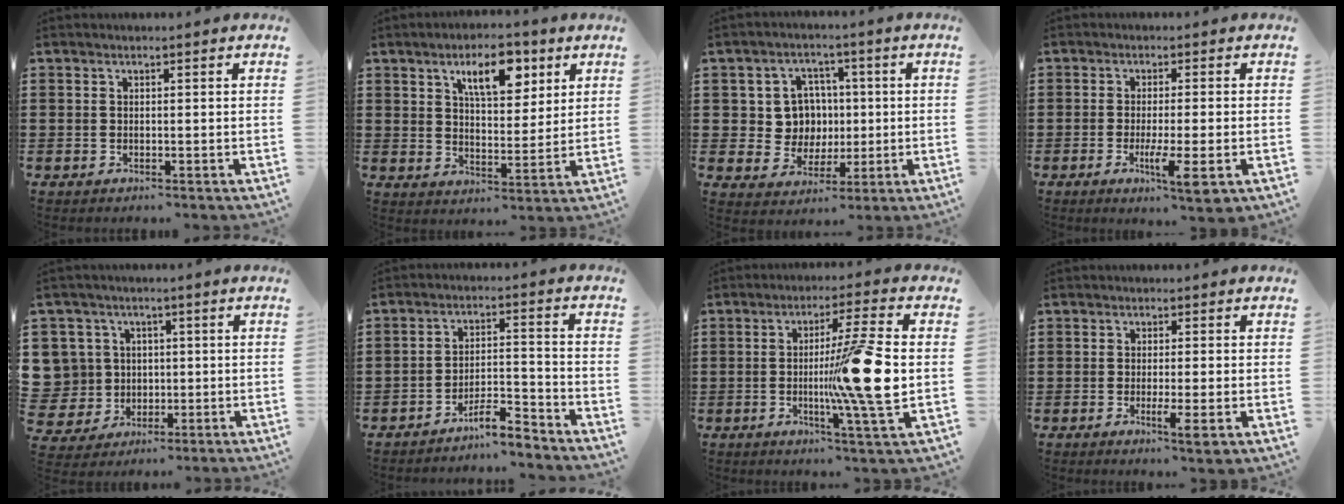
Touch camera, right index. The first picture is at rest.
{"total": 8.2, "force": [4.7, 3.5, 5.8], "torque": [-0.097, -0.002, 0.077]}
{"total": 7.1, "force": [0.9, 6.5, 2.8], "torque": [-0.075, 0.014, 0.019]}
{"total": 6.2, "force": [-2.3, 0.2, 5.8], "torque": [-0.112, -0.025, -0.041]}
{"total": 8.0, "force": [1.3, 7.7, 1.7], "torque": [-0.091, 0.012, 0.027]}
{"total": 5.6, "force": [-5.1, 0.6, 2.1], "torque": [-0.046, 0.003, -0.102]}
{"total": 13.3, "force": [-0.4, 0.2, 13.3], "torque": [-0.199, -0.020, -0.021]}
{"total": 3.7, "force": [-1.1, 0.1, 3.5], "torque": [-0.065, -0.015, -0.019]}